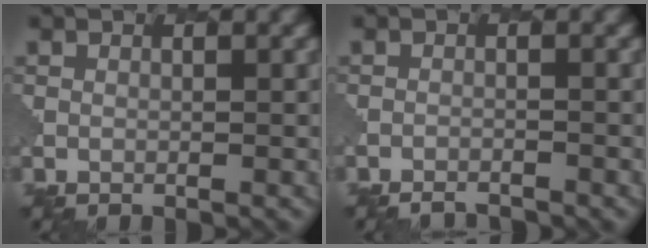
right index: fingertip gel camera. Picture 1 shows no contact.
{"total": 2.6, "force": [-2.6, 0.5, 0.2], "torque": [0.005, 0.003, -0.036]}